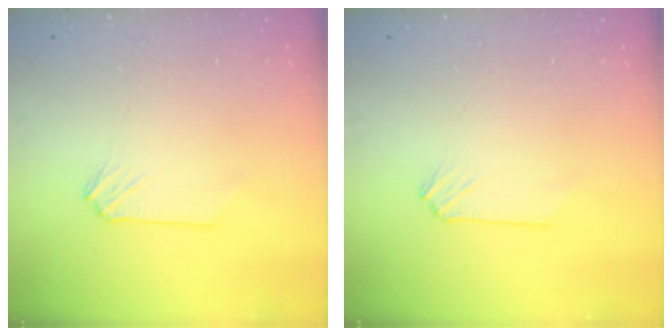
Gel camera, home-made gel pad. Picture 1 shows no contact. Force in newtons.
{"total": 0.0}